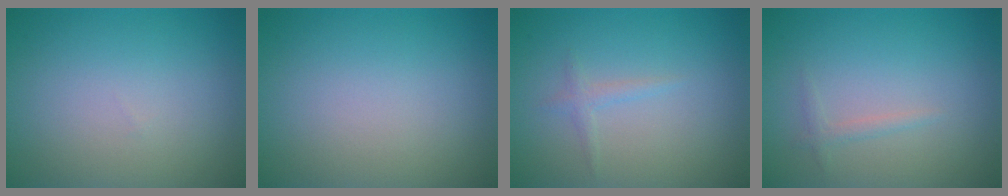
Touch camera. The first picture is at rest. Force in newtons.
{"total": 0.0}
{"total": 1.0, "press": 1.0, "slide": 0.1}
{"total": 0.9, "press": 0.9, "slide": 0.1}